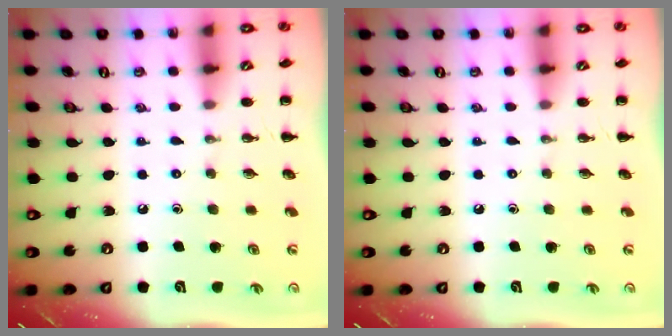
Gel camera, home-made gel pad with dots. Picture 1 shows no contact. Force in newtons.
{"total": 0.0}